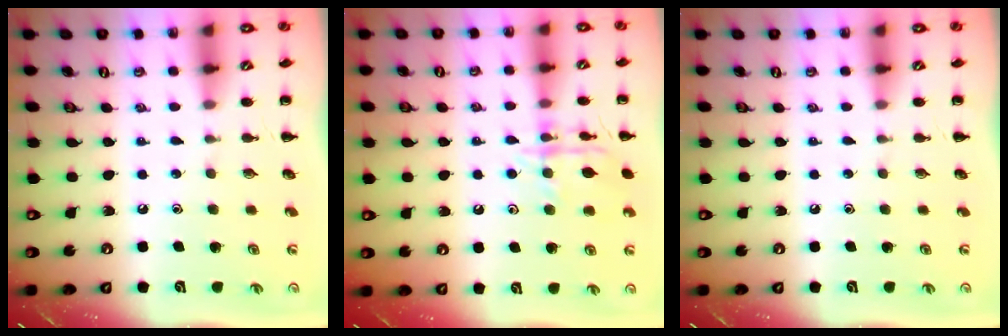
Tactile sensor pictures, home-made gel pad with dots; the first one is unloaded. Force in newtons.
{"total": 12.9, "press": 12.9, "slide": 0.8}
{"total": 0.0}